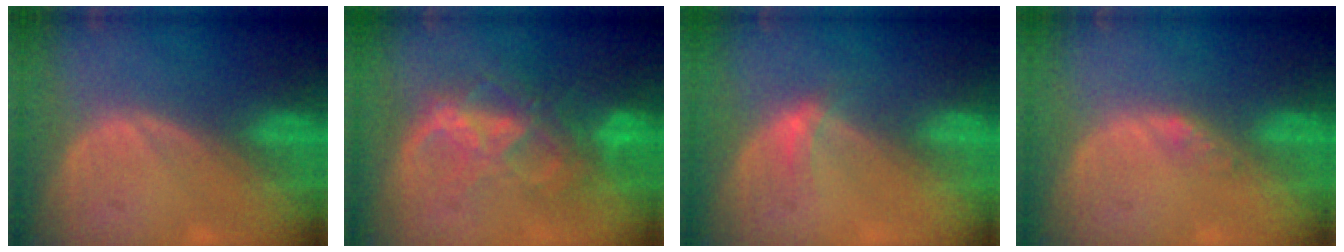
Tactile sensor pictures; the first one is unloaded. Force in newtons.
{"total": 8.7, "press": 7.5, "slide": 4.3}
{"total": 1.9, "press": 1.5, "slide": 1.1}
{"total": 1.2, "press": 1.2, "slide": 0.1}